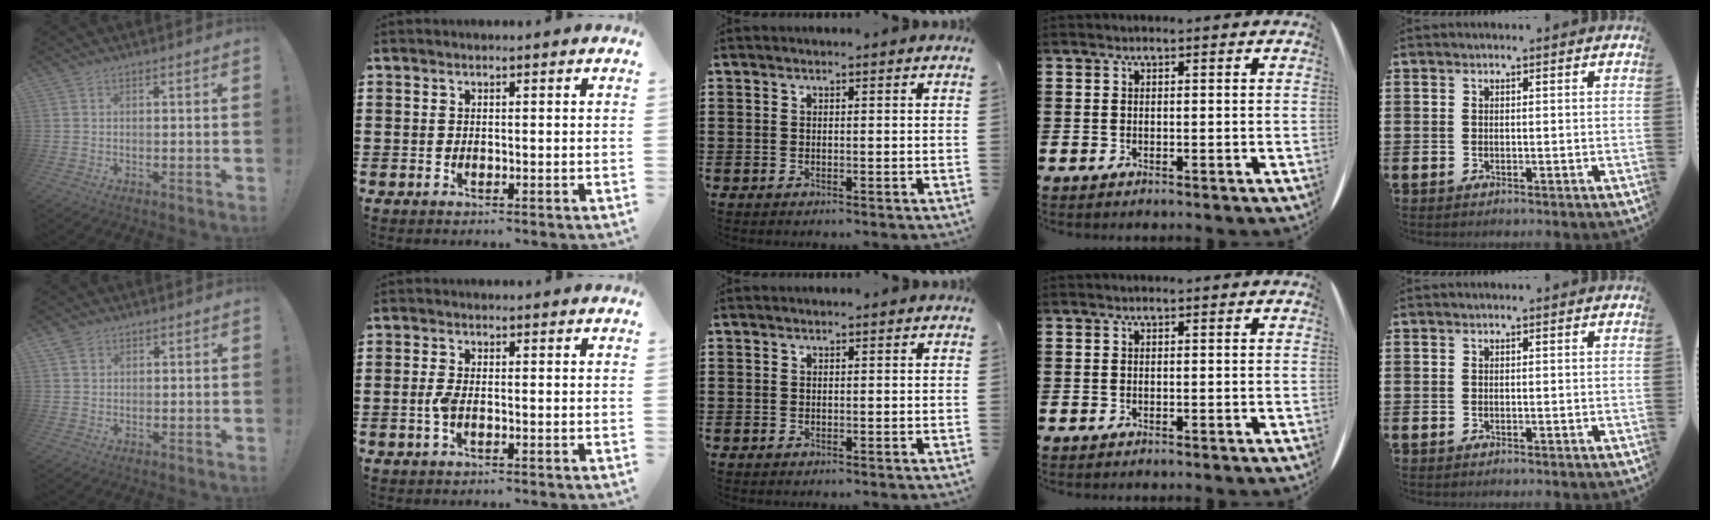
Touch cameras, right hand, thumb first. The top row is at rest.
{"thumb": {"total": 2.4, "force": [1.5, 1.7, 0.7], "torque": [-0.001, -0.007, 0.027]}, "index": {"total": 2.4, "force": [-0.6, 0.9, 2.1], "torque": [-0.060, -0.007, -0.018]}}